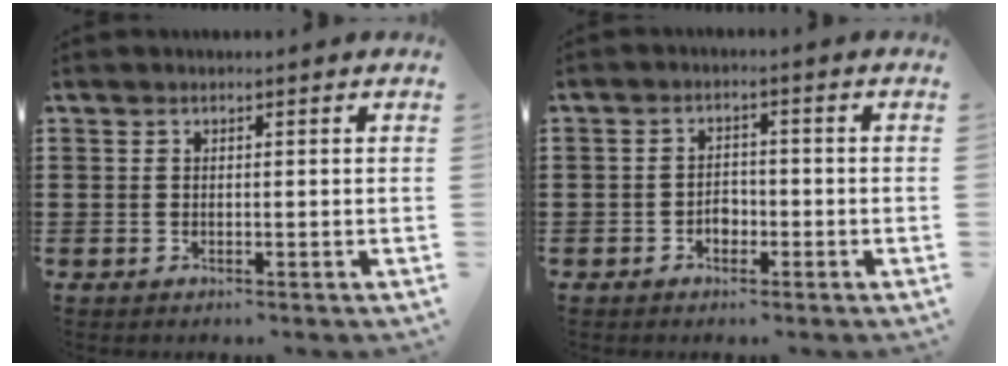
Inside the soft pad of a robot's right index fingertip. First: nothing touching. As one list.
[{"total": 2.3, "force": [-1.1, 1.7, 1.2], "torque": [-0.027, 0.003, -0.024]}]